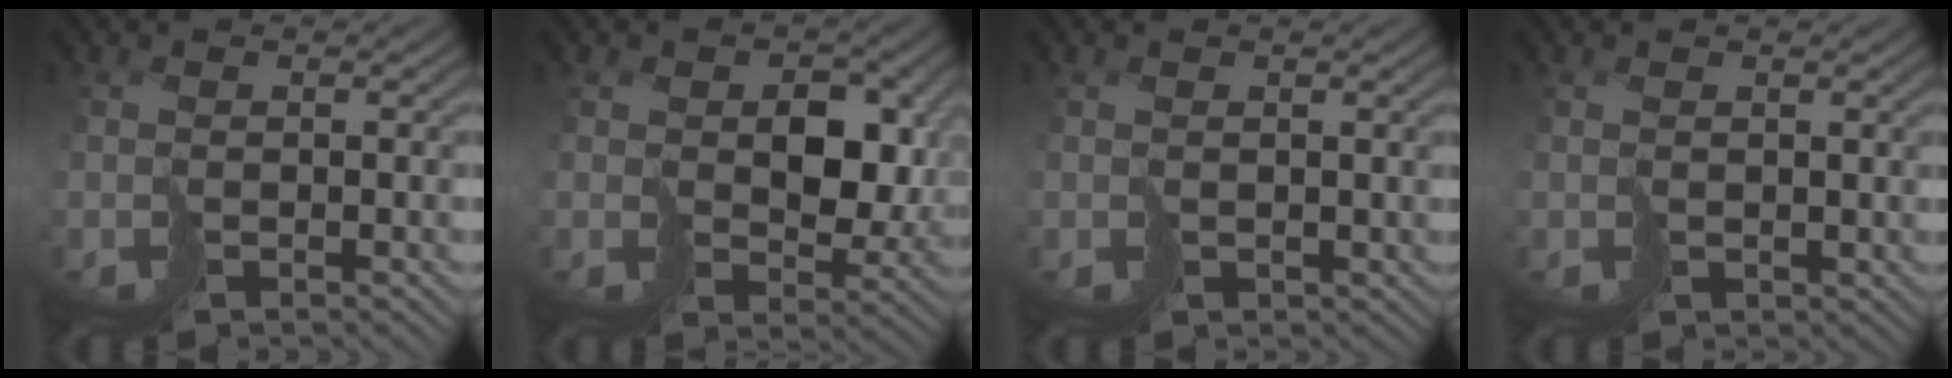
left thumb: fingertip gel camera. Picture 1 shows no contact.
{"total": 8.1, "force": [1.6, 5.9, 5.3], "torque": [-0.089, -0.010, 0.037]}
{"total": 1.0, "force": [0.7, 0.6, 0.1], "torque": [-0.005, -0.001, 0.016]}
{"total": 1.0, "force": [0.9, 0.5, 0.0], "torque": [-0.005, 0.000, 0.019]}